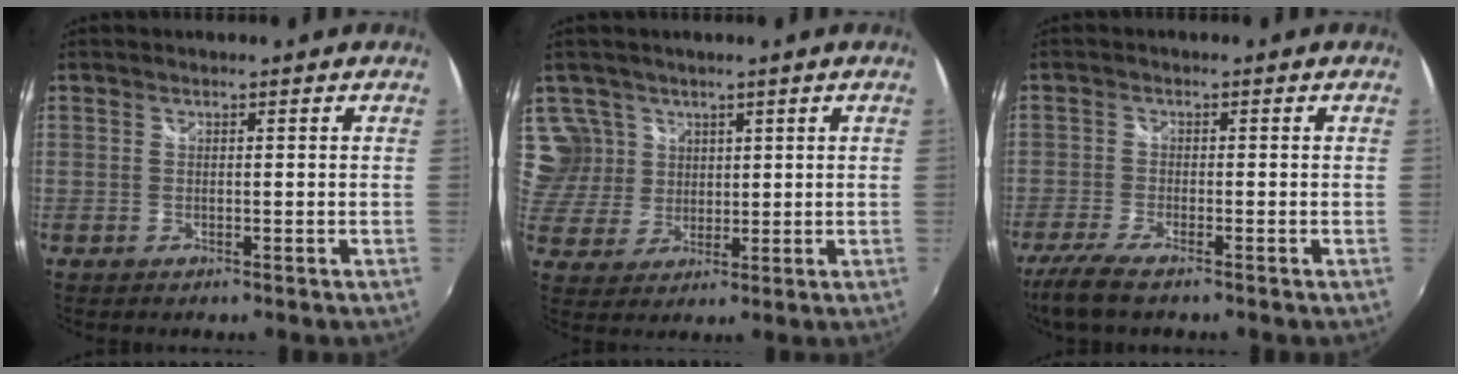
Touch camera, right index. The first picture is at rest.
{"total": 7.6, "force": [3.8, 6.5, 1.1], "torque": [-0.022, 0.008, 0.081]}
{"total": 6.2, "force": [-4.9, 1.2, 3.7], "torque": [-0.101, -0.023, -0.096]}